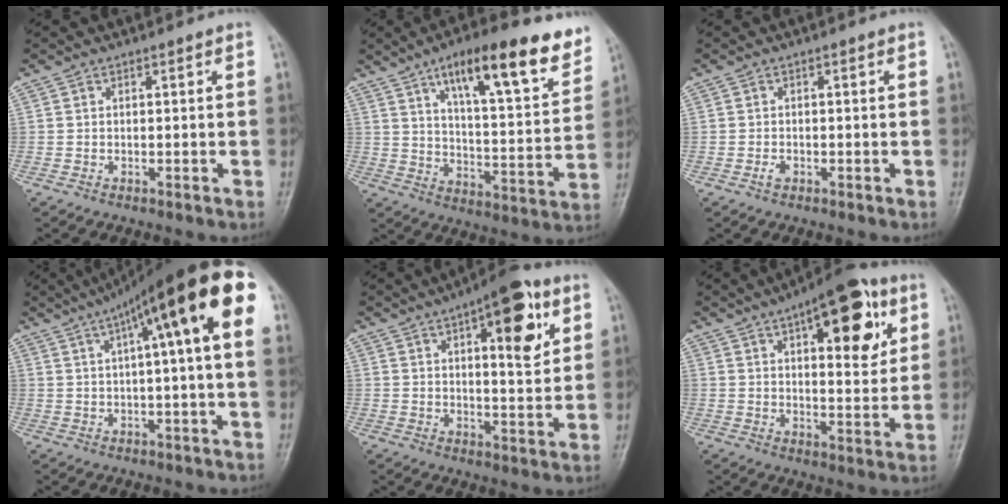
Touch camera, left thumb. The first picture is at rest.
{"total": 20.2, "force": [12.1, 5.8, 15.1], "torque": [-0.188, -0.046, 0.188]}
{"total": 1.3, "force": [-0.6, 0.8, 0.8], "torque": [-0.012, 0.002, -0.013]}
{"total": 16.8, "force": [5.6, 2.7, 15.6], "torque": [-0.244, 0.039, 0.078]}
{"total": 14.2, "force": [5.8, 5.2, 11.9], "torque": [-0.132, -0.015, 0.075]}
{"total": 17.2, "force": [7.1, 7.0, 14.0], "torque": [-0.151, -0.014, 0.095]}